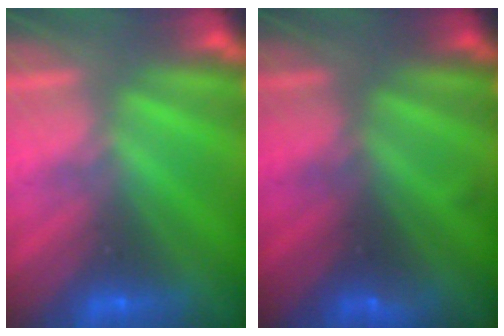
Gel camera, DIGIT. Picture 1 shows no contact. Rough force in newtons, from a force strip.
{"total": 1.2}